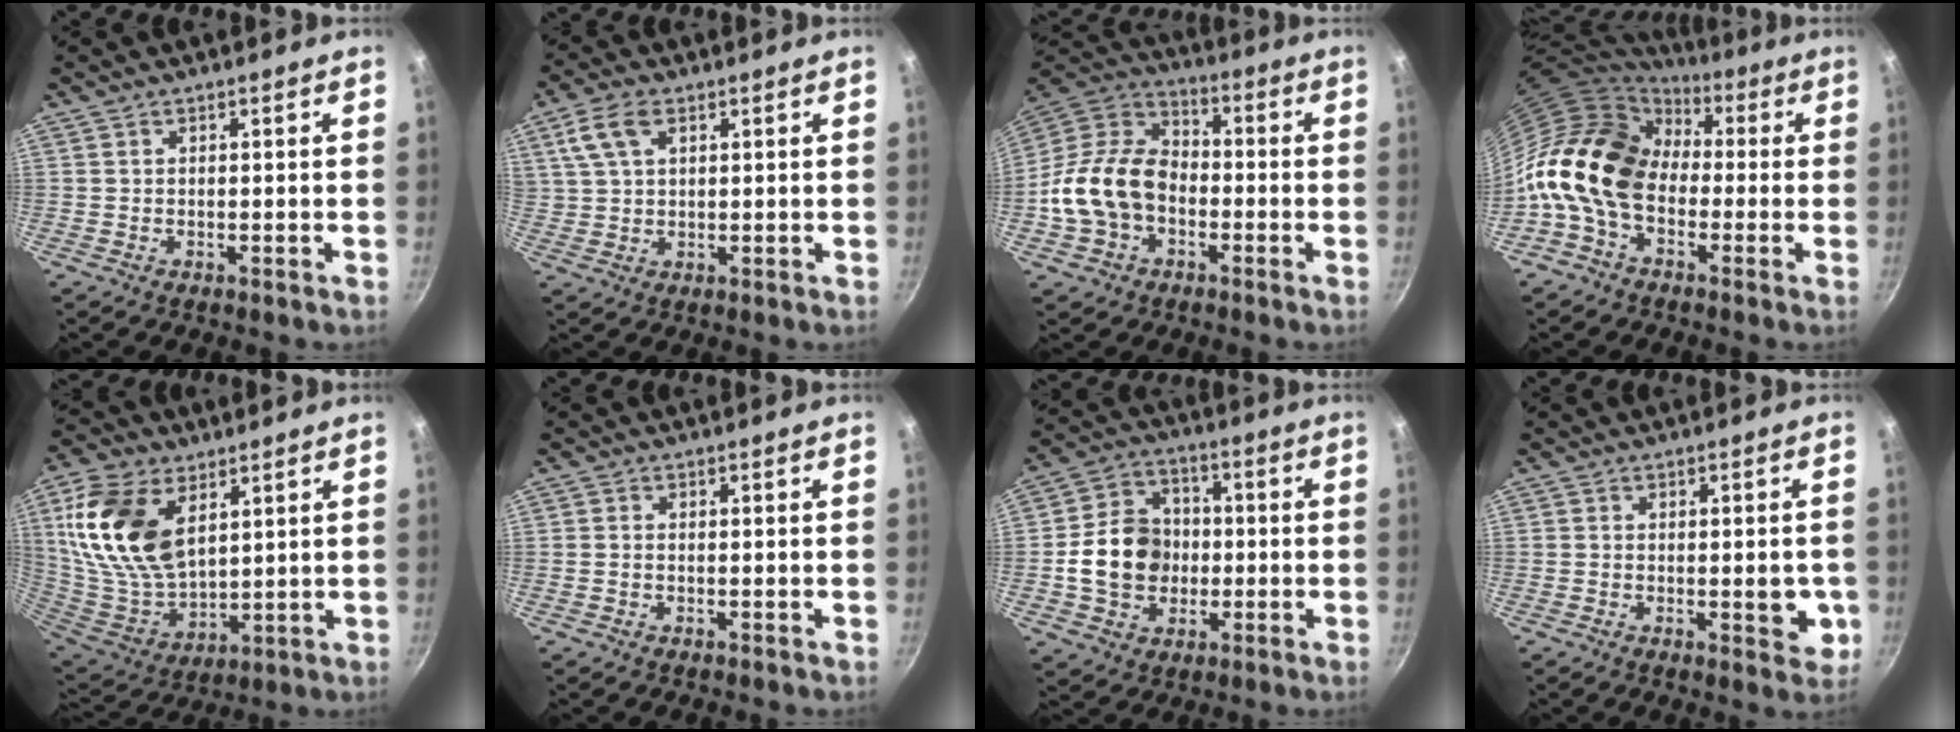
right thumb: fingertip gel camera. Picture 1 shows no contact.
{"total": 7.3, "force": [3.2, 4.3, 5.0], "torque": [-0.096, 0.005, 0.062]}
{"total": 16.0, "force": [-3.6, 11.7, 10.2], "torque": [-0.160, 0.042, -0.083]}
{"total": 17.4, "force": [0.2, 12.3, 12.3], "torque": [-0.206, 0.033, -0.018]}
{"total": 19.6, "force": [7.2, 11.7, 13.9], "torque": [-0.262, -0.032, 0.149]}
{"total": 0.8, "force": [-0.2, 0.5, 0.5], "torque": [-0.011, 0.004, -0.005]}
{"total": 9.8, "force": [-0.4, 8.6, 4.7], "torque": [-0.047, 0.015, -0.011]}
{"total": 3.9, "force": [-0.6, 1.1, 3.7], "torque": [-0.050, -0.002, -0.009]}